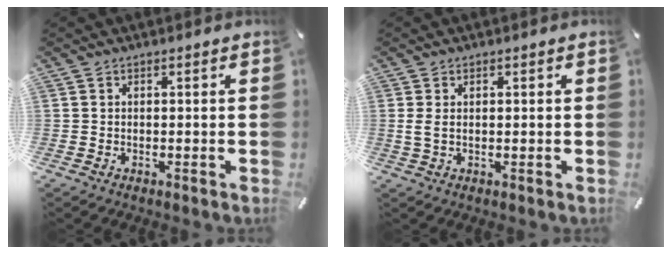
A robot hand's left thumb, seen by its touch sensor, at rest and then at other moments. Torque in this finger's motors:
{"motor_torque": [0.66, 0.52, 0.28, -0.30, 0.08]}